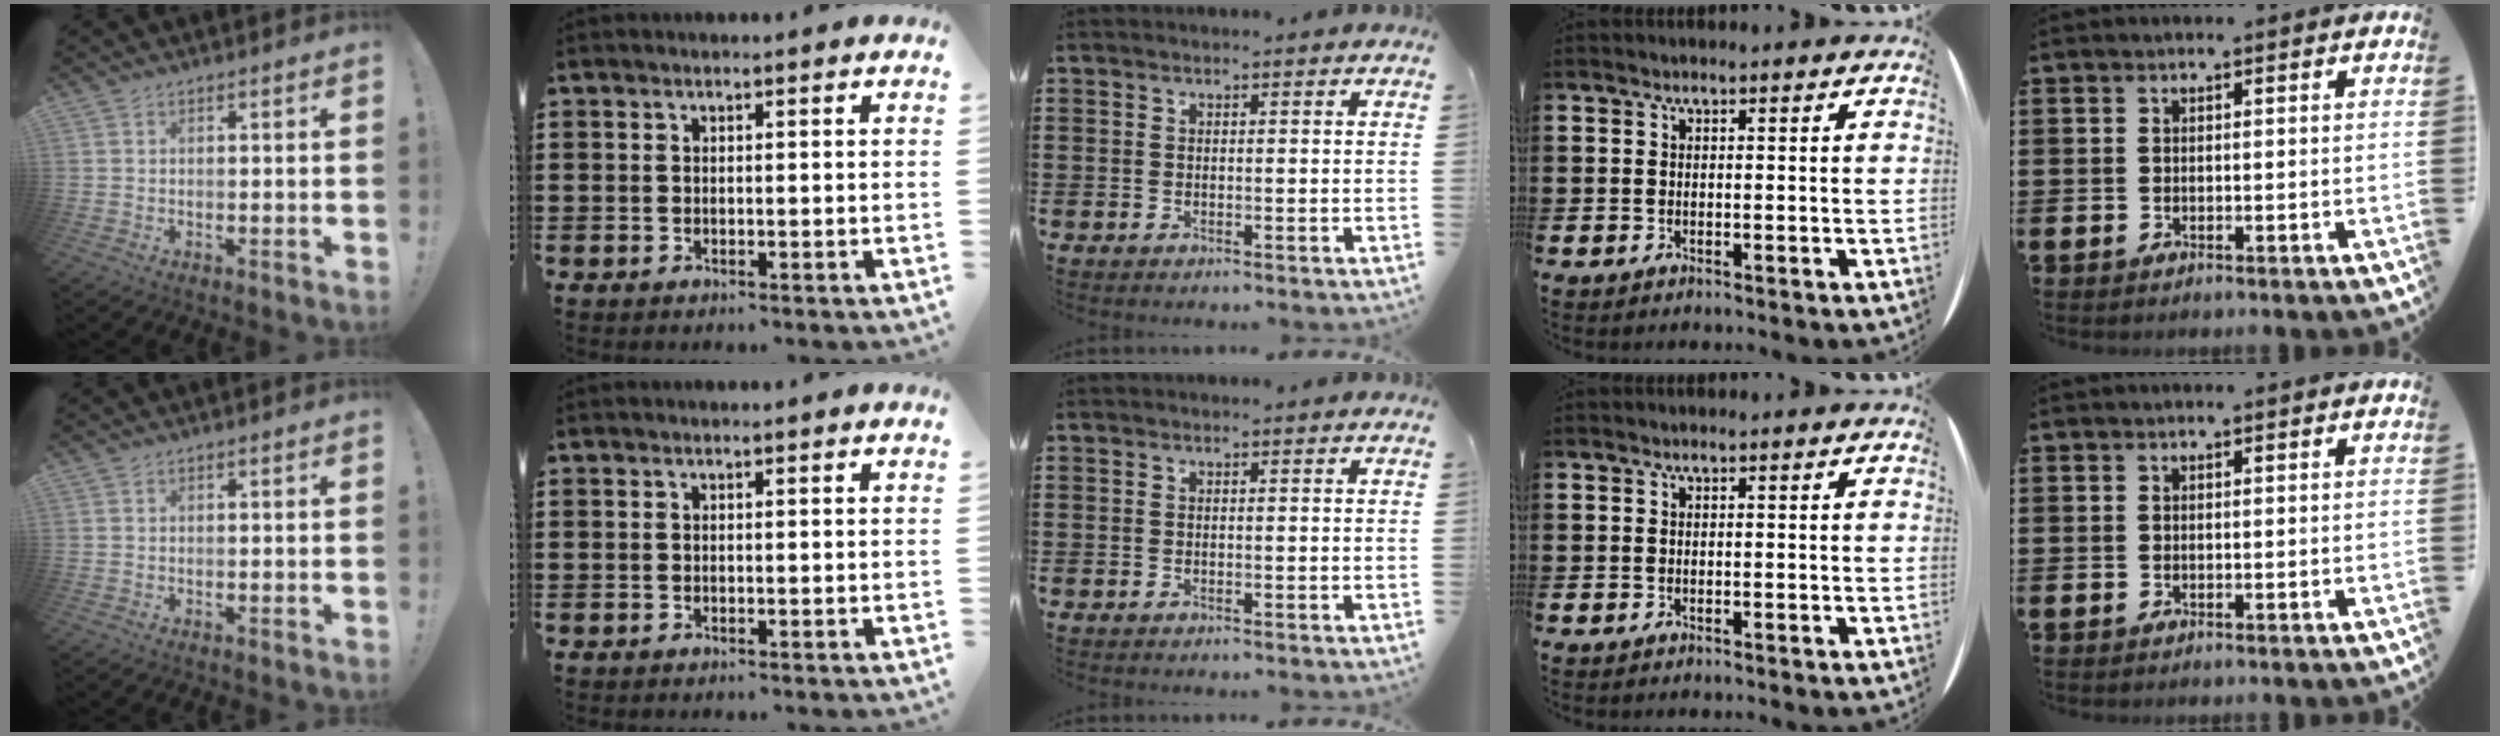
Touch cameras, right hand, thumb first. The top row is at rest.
{}